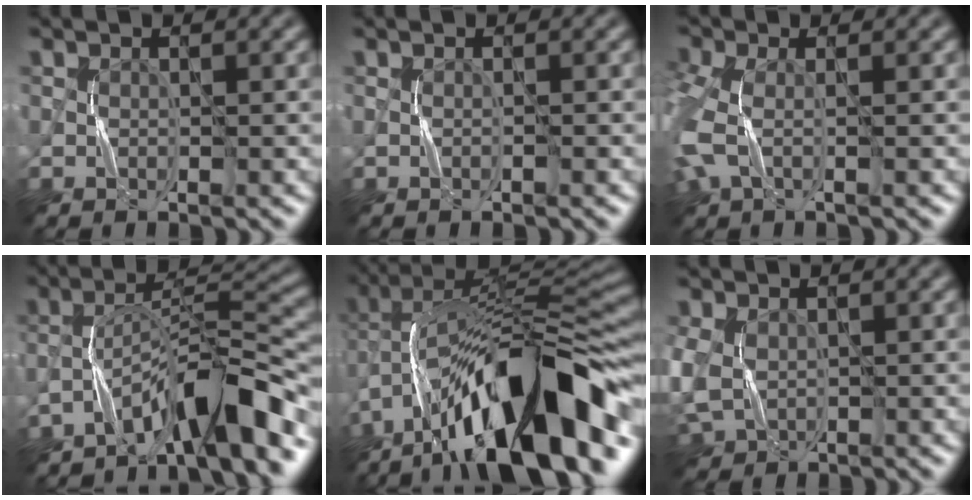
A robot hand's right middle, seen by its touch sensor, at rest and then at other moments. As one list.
[{"total": 0.0}, {"total": 4.0, "force": [-0.6, 2.2, 3.3], "torque": [-0.099, -0.001, -0.023]}, {"total": 8.0, "force": [-5.4, 1.3, 5.7], "torque": [-0.090, 0.022, -0.092]}, {"total": 16.1, "force": [-7.6, 5.3, 13.2], "torque": [-0.217, 0.035, -0.136]}, {"total": 4.7, "force": [-0.1, 3.5, 3.1], "torque": [-0.088, -0.007, -0.002]}]